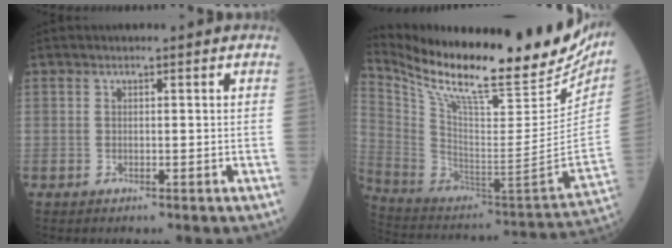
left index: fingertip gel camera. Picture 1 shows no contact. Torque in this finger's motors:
{"motor_torque": [-0.18, -0.68, 0.33, 0.12]}